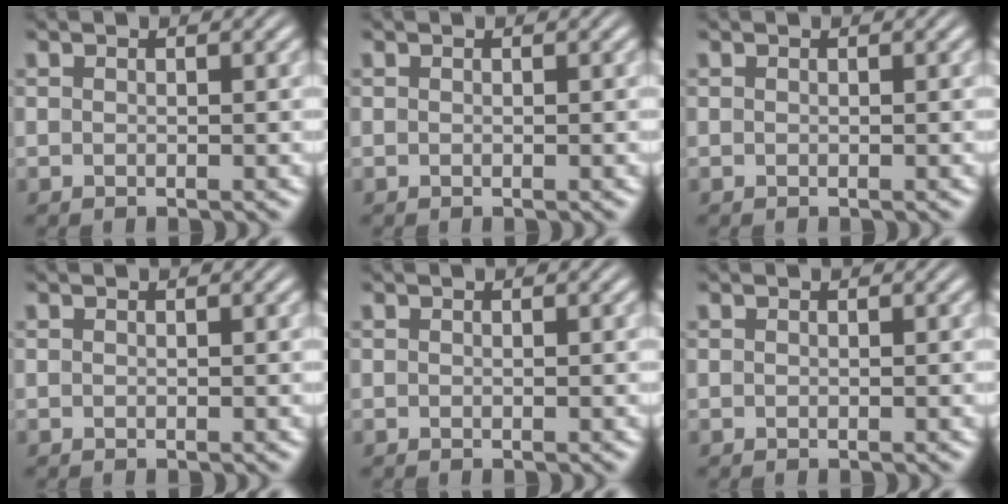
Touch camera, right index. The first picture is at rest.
{"total": 0.0}
{"total": 0.0}
{"total": 0.0}
{"total": 0.0}
{"total": 0.0}